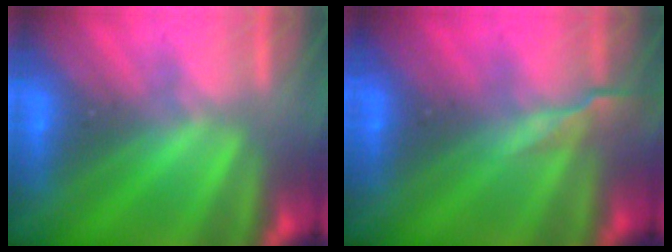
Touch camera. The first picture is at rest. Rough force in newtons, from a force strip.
{"total": 2.5}